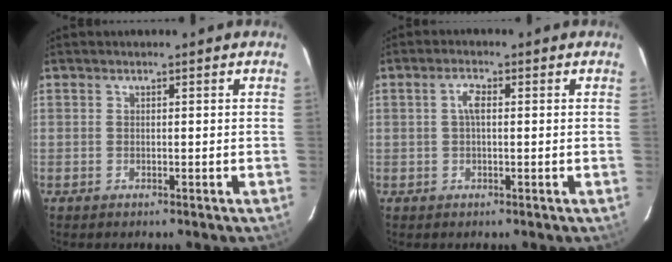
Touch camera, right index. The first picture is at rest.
{"total": 2.4, "force": [0.3, 0.9, 2.2], "torque": [-0.046, 0.008, 0.004]}